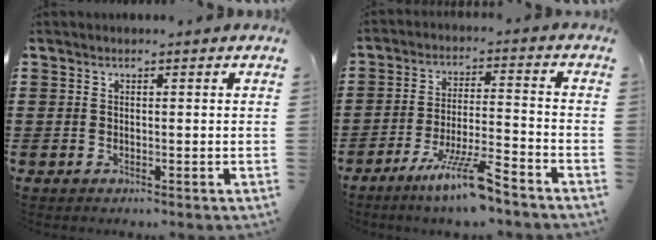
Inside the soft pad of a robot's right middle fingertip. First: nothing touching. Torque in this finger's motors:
{"motor_torque": [0.71, 0.00, 0.26, 0.20]}